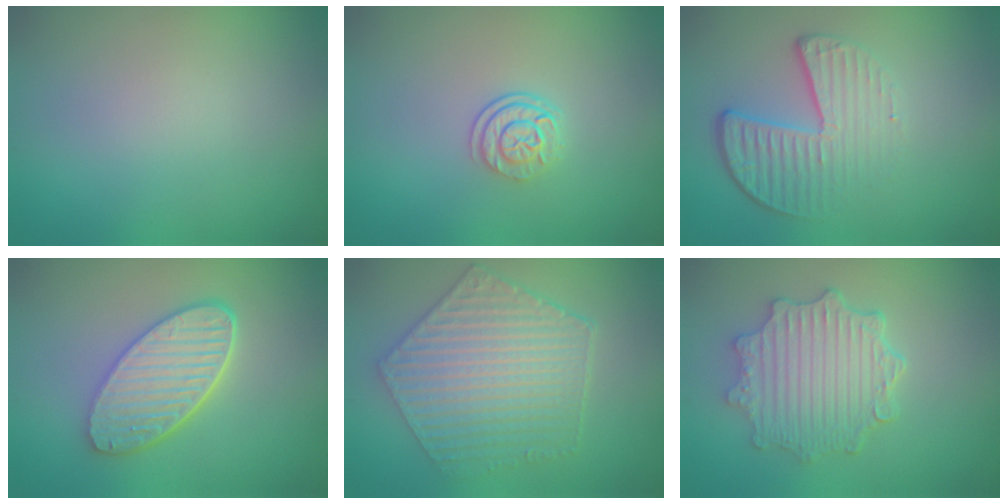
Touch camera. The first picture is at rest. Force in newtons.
{"total": 2.4, "press": 1.8, "slide": 1.6}
{"total": 4.4, "press": 2.9, "slide": 3.3}
{"total": 5.6, "press": 4.3, "slide": 3.5}
{"total": 6.1, "press": 4.9, "slide": 3.6}
{"total": 4.9, "press": 3.9, "slide": 3.0}